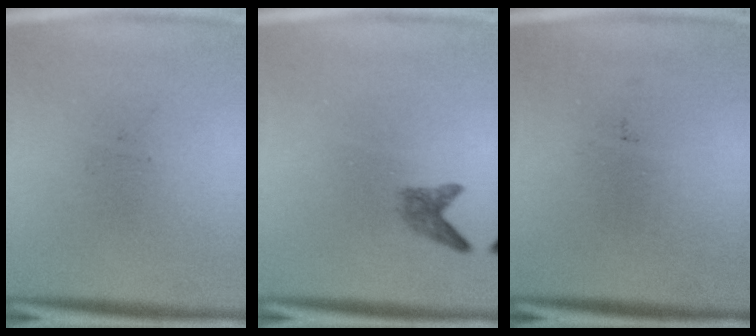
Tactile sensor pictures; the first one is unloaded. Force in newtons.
{"total": 1.8}
{"total": 0.0}